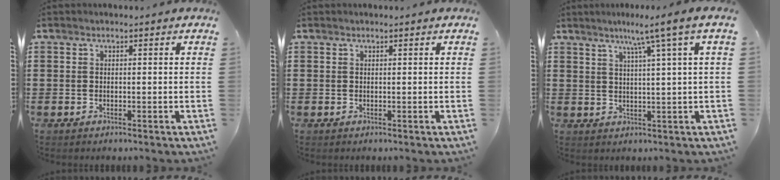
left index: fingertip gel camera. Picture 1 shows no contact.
{"total": 0.0}
{"total": 5.8, "force": [3.1, -1.1, 4.7], "torque": [-0.099, -0.005, 0.047]}